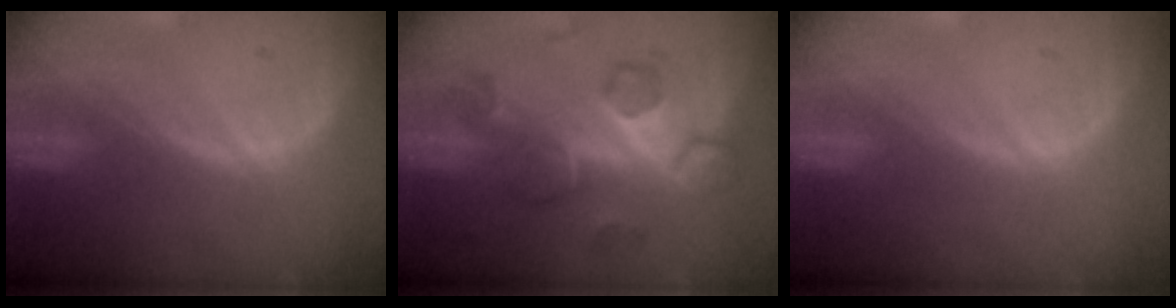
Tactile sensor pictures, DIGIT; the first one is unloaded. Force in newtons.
{"total": 8.6, "press": 7.6, "slide": 4.0}
{"total": 0.0}